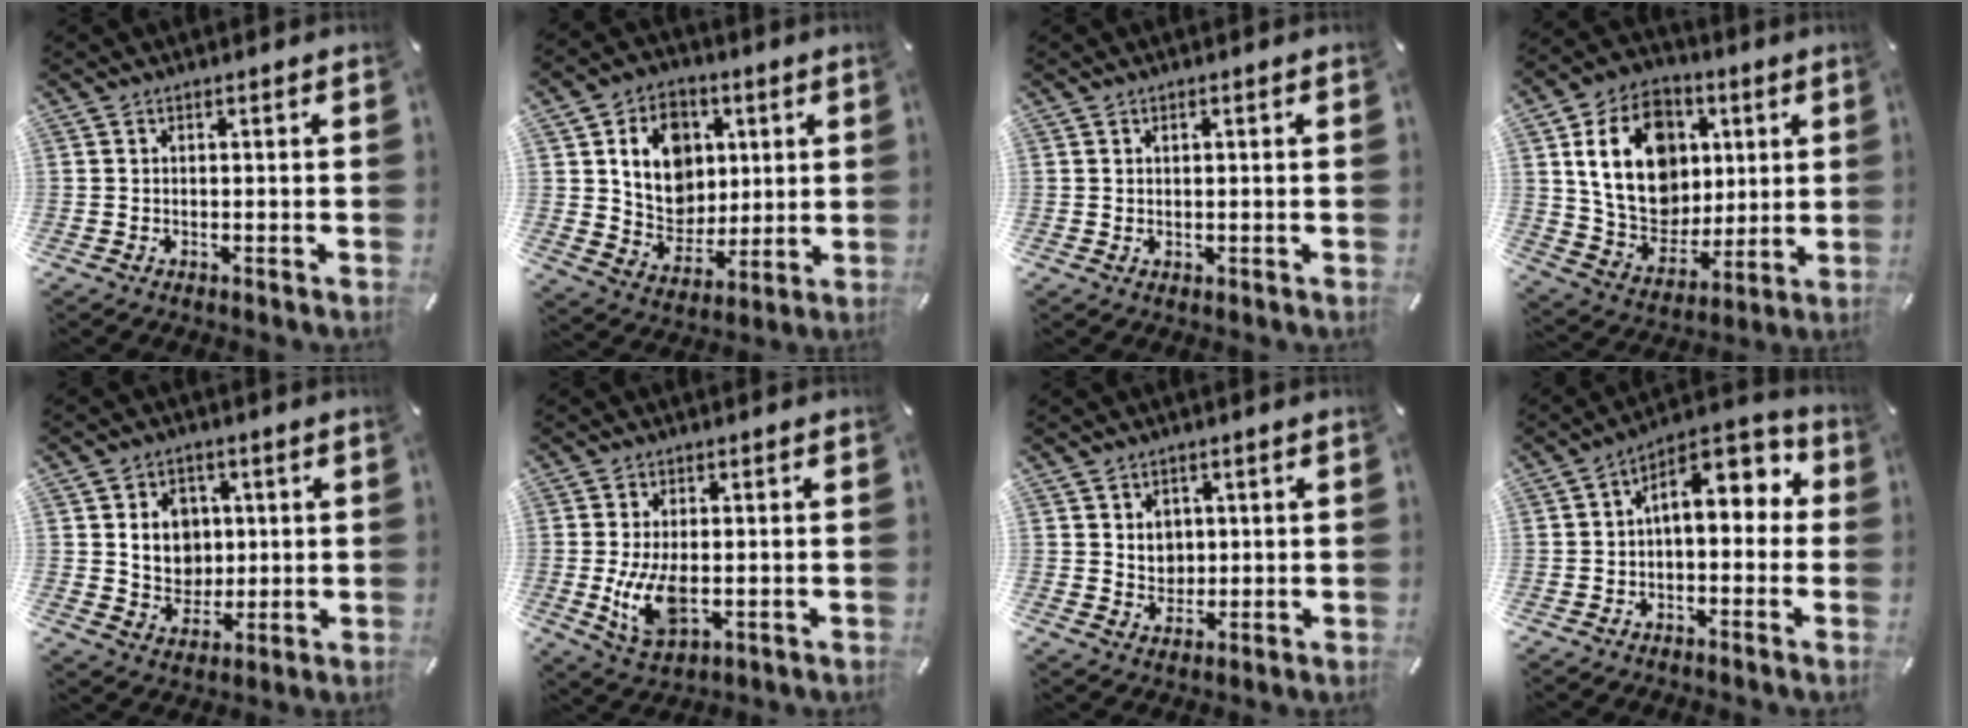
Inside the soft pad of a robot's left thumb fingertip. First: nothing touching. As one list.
[{"total": 13.8, "force": [3.7, 11.7, 6.4], "torque": [-0.115, -0.005, 0.076]}, {"total": 0.6, "force": [0.3, 0.5, 0.4], "torque": [-0.008, 0.001, 0.005]}, {"total": 19.8, "force": [4.8, 15.5, 11.3], "torque": [-0.212, -0.008, 0.094]}, {"total": 8.6, "force": [1.6, 7.7, 3.5], "torque": [-0.051, 0.001, 0.030]}, {"total": 9.4, "force": [-0.8, 5.2, 7.8], "torque": [-0.177, -0.014, -0.015]}, {"total": 4.5, "force": [1.4, 4.2, 0.8], "torque": [-0.005, -0.001, 0.022]}, {"total": 10.0, "force": [3.1, 5.3, 7.9], "torque": [-0.117, -0.024, 0.050]}]